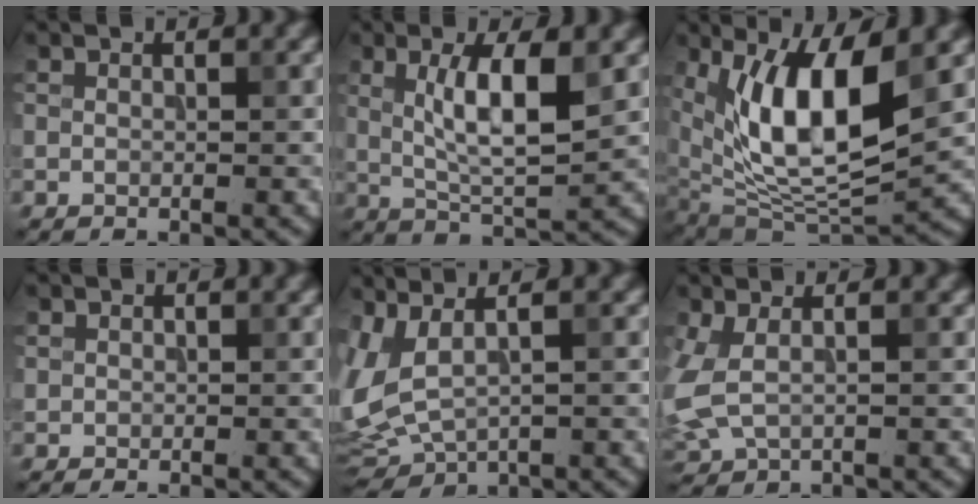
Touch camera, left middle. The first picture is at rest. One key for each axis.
{"total": 6.1, "fx": 1.3, "fy": 1.5, "fz": 5.7, "tx": -0.107, "ty": -0.002, "tz": 0.027}
{"total": 11.6, "fx": 3.2, "fy": 4.3, "fz": 10.3, "tx": -0.173, "ty": -0.009, "tz": 0.056}
{"total": 0.7, "fx": 0.2, "fy": 0.7, "fz": 0.0, "tx": 0.008, "ty": -0.001, "tz": 0.002}
{"total": 5.0, "fx": 0.5, "fy": 2.4, "fz": 4.4, "tx": -0.115, "ty": -0.002, "tz": 0.013}
{"total": 3.1, "fx": 0.4, "fy": 1.6, "fz": 2.7, "tx": -0.080, "ty": -0.002, "tz": 0.006}